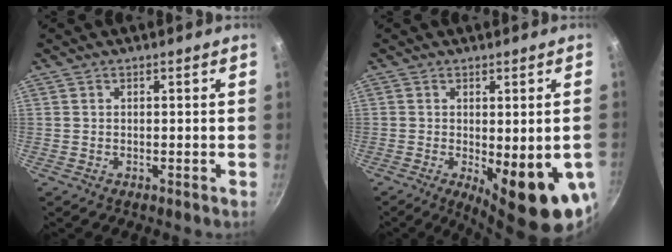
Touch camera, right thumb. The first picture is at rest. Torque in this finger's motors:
{"motor_torque": [-0.02, 1.09, 0.23, -0.04, 0.17]}